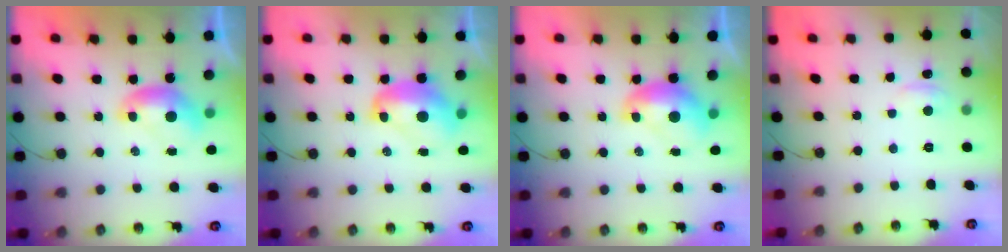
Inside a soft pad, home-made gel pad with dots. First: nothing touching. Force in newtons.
{"total": 3.4, "press": 3.4, "slide": 0.5}
{"total": 2.1, "press": 2.1, "slide": 0.3}
{"total": 2.5, "press": 2.5, "slide": 0.4}